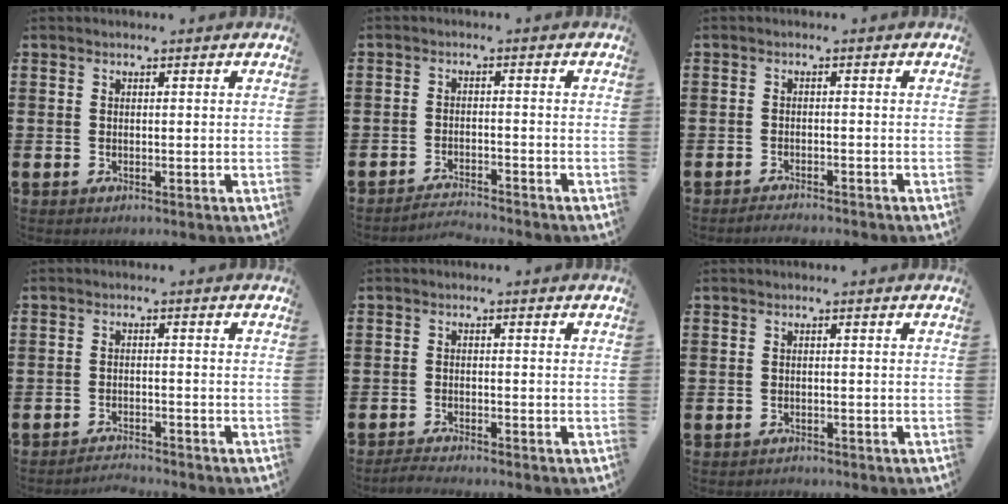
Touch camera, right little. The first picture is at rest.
{"total": 2.3, "force": [-2.3, -0.2, 0.0], "torque": [-0.003, 0.003, -0.049]}
{"total": 1.4, "force": [-1.3, -0.1, 0.1], "torque": [-0.004, 0.002, -0.027]}
{"total": 1.9, "force": [-1.9, -0.2, -0.1], "torque": [-0.002, 0.005, -0.040]}
{"total": 1.4, "force": [-1.4, -0.1, 0.3], "torque": [-0.007, 0.003, -0.028]}
{"total": 0.5, "force": [-0.5, 0.1, 0.0], "torque": [-0.002, -0.002, -0.011]}